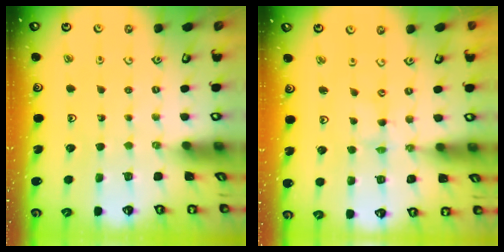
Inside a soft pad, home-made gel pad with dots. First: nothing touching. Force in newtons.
{"total": 1.4, "press": 1.4, "slide": 0.2}